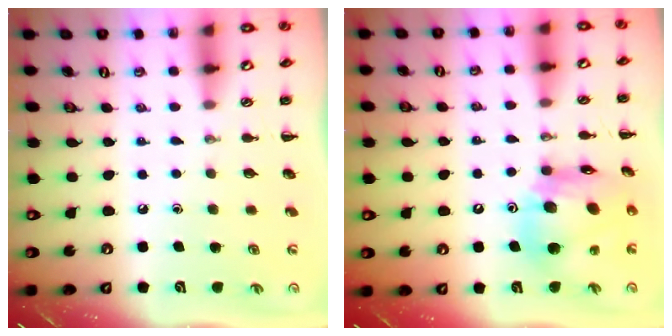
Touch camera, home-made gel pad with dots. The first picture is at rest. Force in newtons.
{"total": 15.1, "press": 14.7, "slide": 3.6}